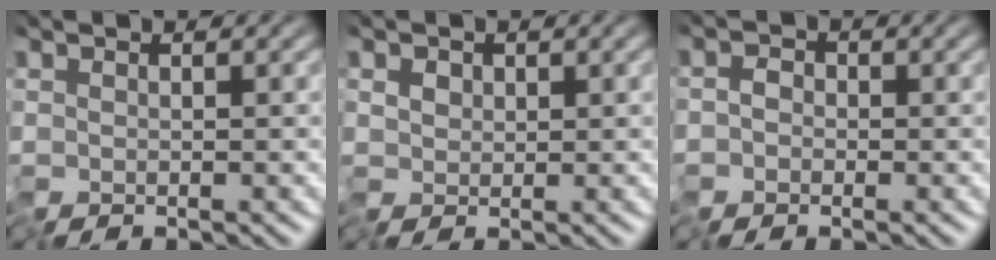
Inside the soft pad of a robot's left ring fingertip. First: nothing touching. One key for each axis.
{"total": 1.6, "fx": 0.1, "fy": 1.2, "fz": 1.0, "tx": -0.018, "ty": 0.005, "tz": 0.002}
{"total": 1.5, "fx": -0.9, "fy": 1.1, "fz": 0.7, "tx": 0.000, "ty": 0.001, "tz": -0.018}